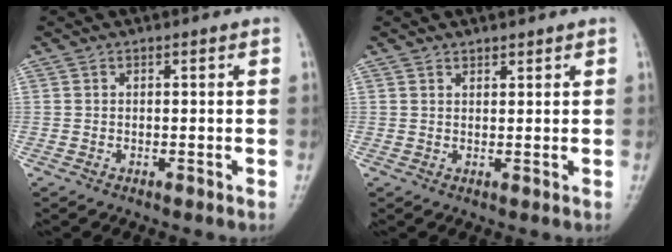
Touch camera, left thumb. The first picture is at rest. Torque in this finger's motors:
{"motor_torque": [-0.11, -0.13, -0.20, -0.18, 0.01]}